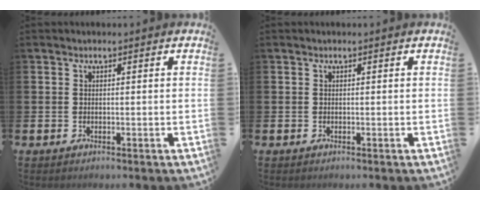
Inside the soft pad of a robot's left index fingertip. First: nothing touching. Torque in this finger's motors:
{"motor_torque": [0.00, 0.00, 0.00, 0.00]}